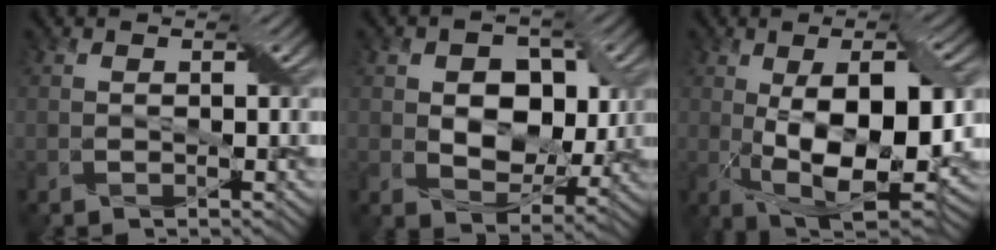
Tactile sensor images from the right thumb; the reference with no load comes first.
{"total": 8.1, "force": [0.9, 5.9, 5.4], "torque": [-0.091, -0.002, 0.007]}
{"total": 14.2, "force": [-0.7, 6.3, 12.7], "torque": [-0.200, -0.007, -0.006]}